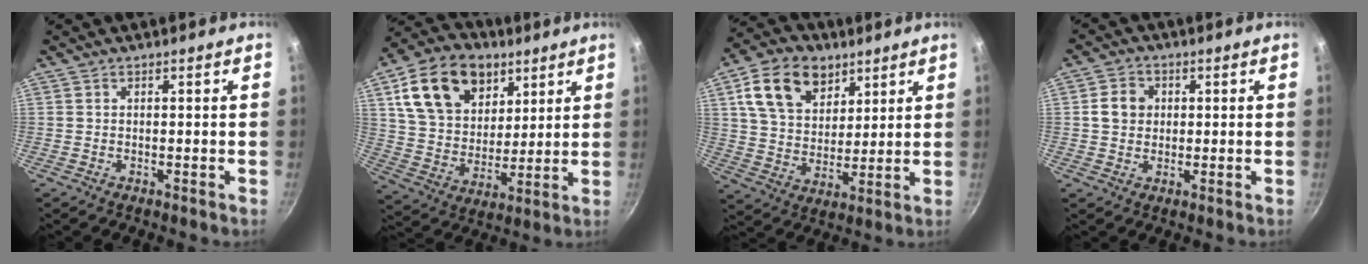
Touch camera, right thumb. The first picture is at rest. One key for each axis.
{"total": 20.0, "fx": 9.1, "fy": 13.8, "fz": 11.3, "tx": -0.167, "ty": -0.024, "tz": 0.161}
{"total": 15.1, "fx": 7.2, "fy": 10.4, "fz": 8.3, "tx": -0.117, "ty": -0.018, "tz": 0.127}
{"total": 5.1, "fx": 0.6, "fy": 4.5, "fz": 2.4, "tx": -0.022, "ty": 0.007, "tz": 0.003}